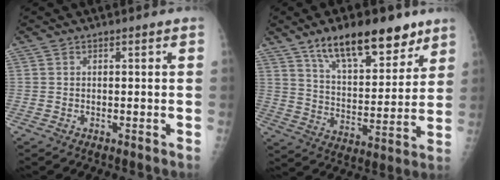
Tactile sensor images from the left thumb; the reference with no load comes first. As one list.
[{"total": 17.3, "force": [11.5, 7.1, 10.7], "torque": [-0.122, -0.058, 0.193]}]